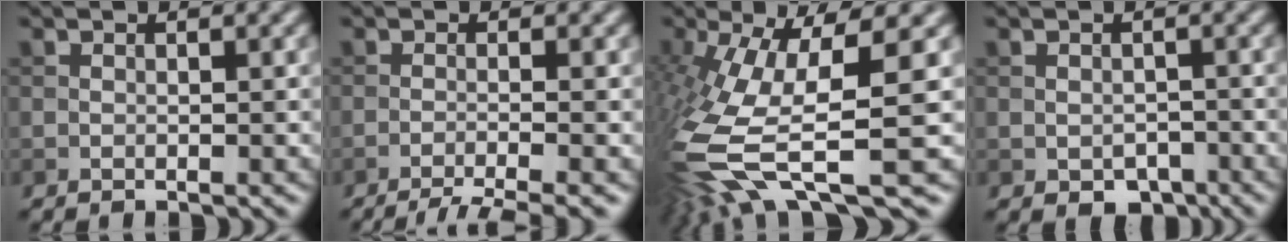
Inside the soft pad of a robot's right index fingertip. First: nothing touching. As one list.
[{"total": 4.5, "force": [-3.0, 0.7, 3.2], "torque": [-0.043, 0.002, -0.062]}, {"total": 12.1, "force": [-3.9, 3.8, 10.9], "torque": [-0.240, -0.015, -0.062]}, {"total": 2.3, "force": [-1.2, 1.5, 1.3], "torque": [-0.017, -0.006, -0.016]}]